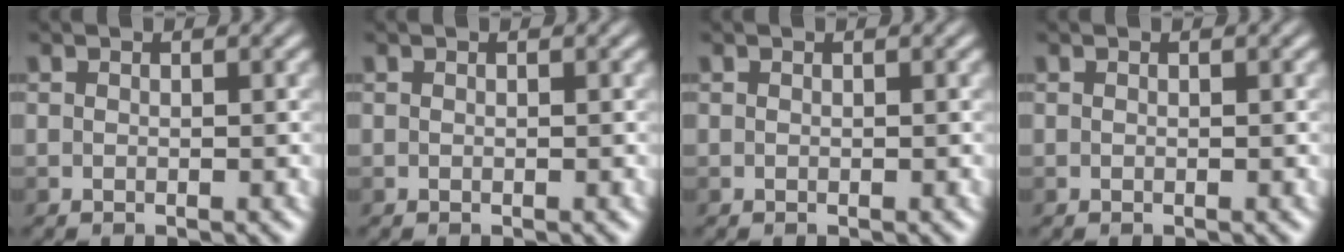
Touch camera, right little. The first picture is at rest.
{"total": 0.0}
{"total": 0.0}
{"total": 0.0}